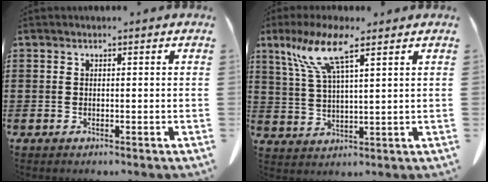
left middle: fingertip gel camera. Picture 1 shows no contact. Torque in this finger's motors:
{"motor_torque": [1.40, -0.38, 0.77, 0.21]}